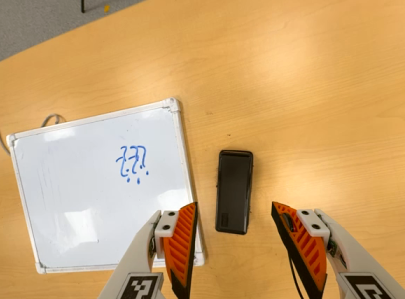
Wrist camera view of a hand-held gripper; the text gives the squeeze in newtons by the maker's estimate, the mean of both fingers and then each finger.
{"total": 0.0}